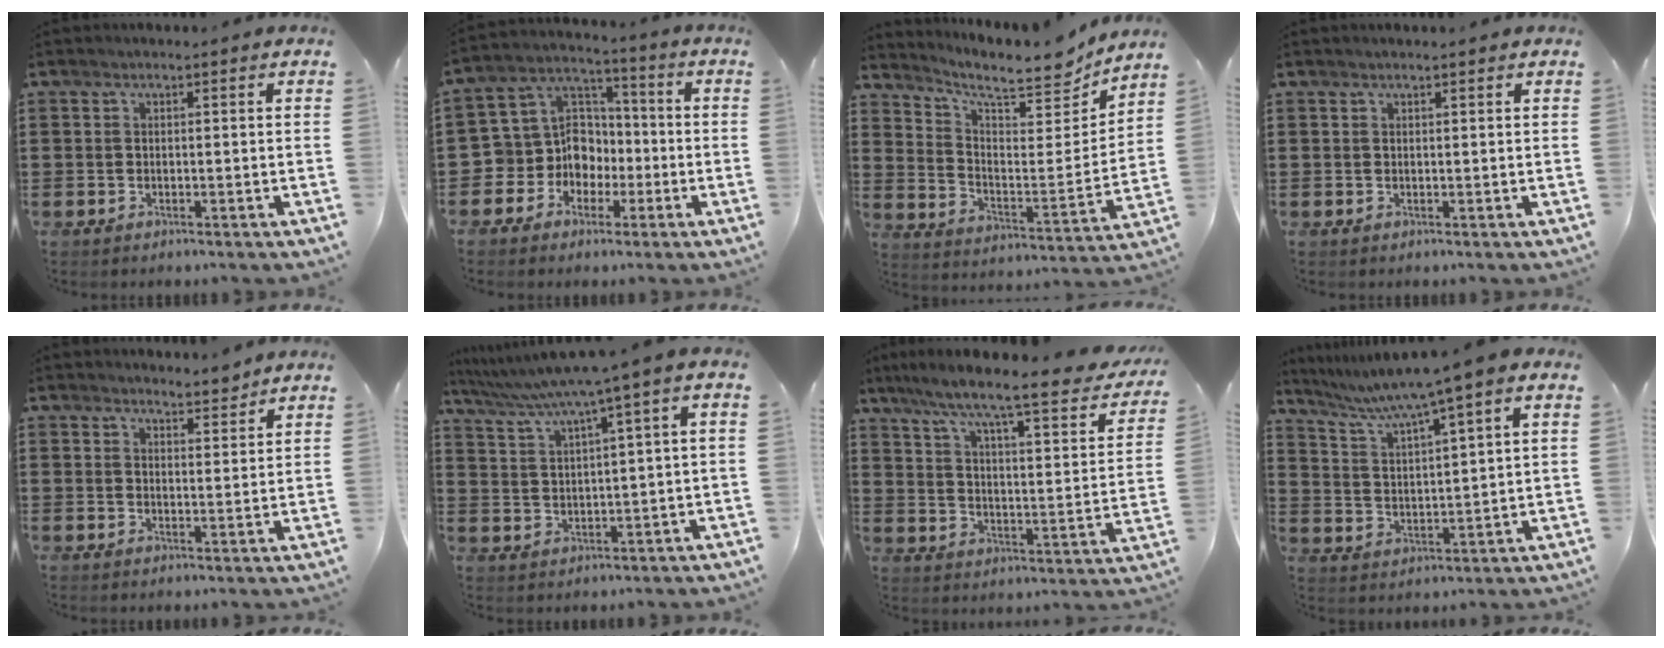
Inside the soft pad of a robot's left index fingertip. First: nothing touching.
{"total": 8.7, "force": [-2.1, 8.2, 2.0], "torque": [-0.087, 0.002, -0.042]}
{"total": 8.8, "force": [7.7, 1.5, 3.8], "torque": [-0.087, -0.064, 0.126]}
{"total": 0.6, "force": [0.4, 0.0, 0.4], "torque": [-0.007, -0.001, 0.009]}
{"total": 3.4, "force": [3.3, 0.4, 0.4], "torque": [-0.017, -0.008, 0.063]}
{"total": 5.0, "force": [2.9, -0.6, 4.0], "torque": [-0.088, -0.024, 0.044]}
{"total": 7.2, "force": [6.0, -0.4, 4.0], "torque": [-0.097, -0.056, 0.088]}
{"total": 6.3, "force": [4.8, -0.8, 4.0], "torque": [-0.097, -0.033, 0.073]}